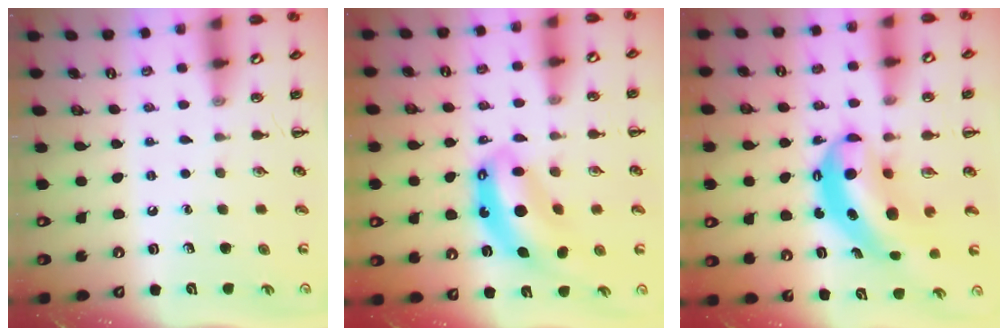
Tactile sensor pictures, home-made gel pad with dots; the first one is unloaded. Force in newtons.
{"total": 10.6, "press": 10.2, "slide": 2.9}
{"total": 8.2, "press": 8.0, "slide": 1.4}